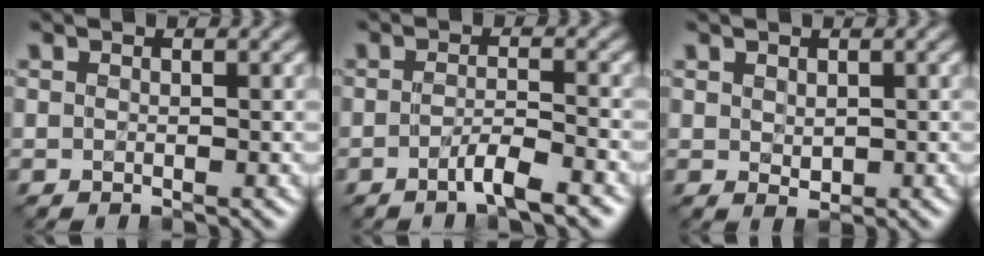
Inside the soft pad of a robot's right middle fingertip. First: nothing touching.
{"total": 2.4, "force": [-1.8, 0.2, 1.6], "torque": [-0.029, 0.006, -0.035]}
{"total": 1.0, "force": [0.2, 0.7, 0.7], "torque": [-0.018, -0.004, 0.004]}